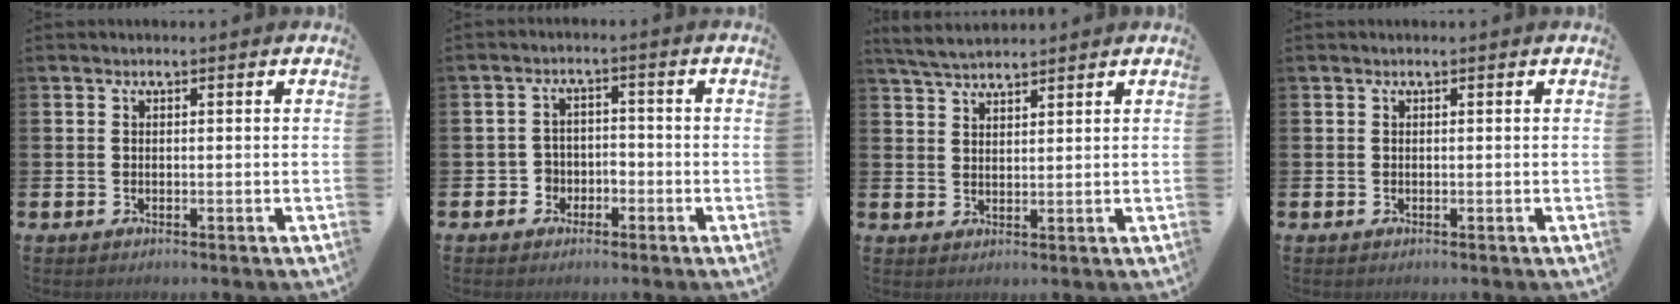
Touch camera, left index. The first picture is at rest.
{"total": 2.8, "force": [-1.8, 2.1, 0.1], "torque": [-0.018, 0.006, -0.041]}
{"total": 4.1, "force": [3.9, 0.5, 1.1], "torque": [-0.027, -0.014, 0.072]}
{"total": 0.0}